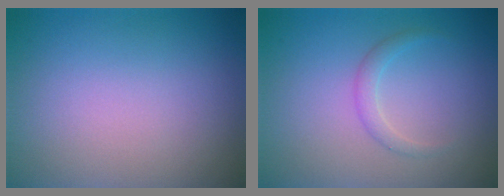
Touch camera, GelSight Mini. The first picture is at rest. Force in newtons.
{"total": 1.2, "press": 1.2, "slide": 0.0}